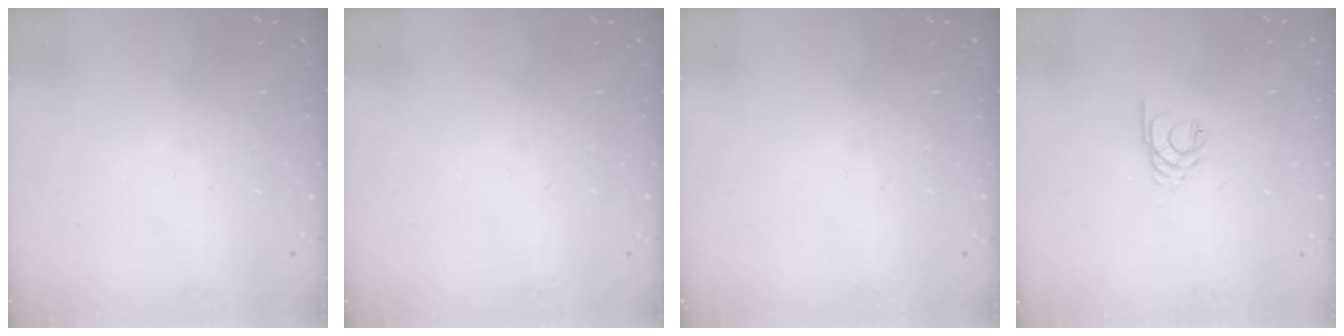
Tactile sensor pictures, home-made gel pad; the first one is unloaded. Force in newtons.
{"total": 0.0}
{"total": 0.0}
{"total": 2.3, "press": 2.3, "slide": 0.4}